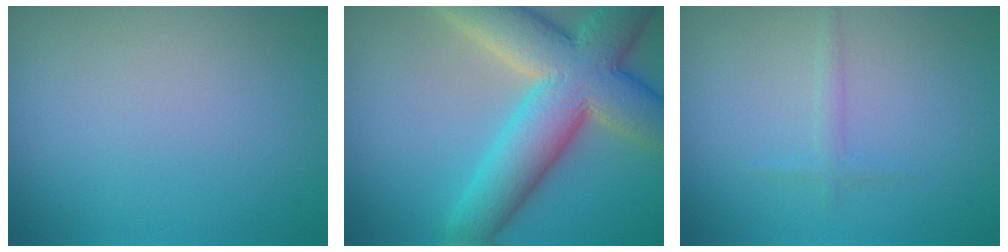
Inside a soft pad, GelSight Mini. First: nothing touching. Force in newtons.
{"total": 11.6, "press": 11.6, "slide": 0.4}
{"total": 0.9, "press": 0.9, "slide": 0.0}